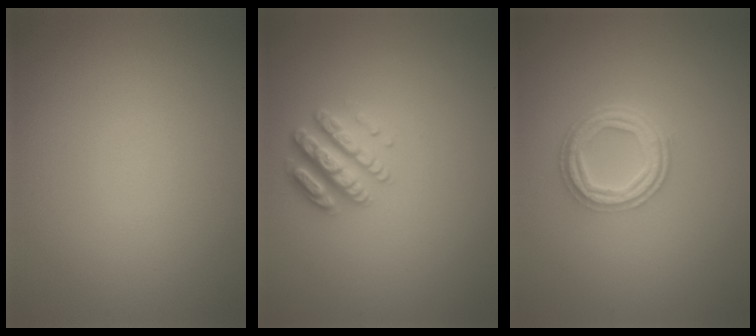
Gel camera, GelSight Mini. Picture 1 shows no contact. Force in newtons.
{"total": 2.9, "press": 2.8, "slide": 1.1}
{"total": 4.3, "press": 3.4, "slide": 2.7}